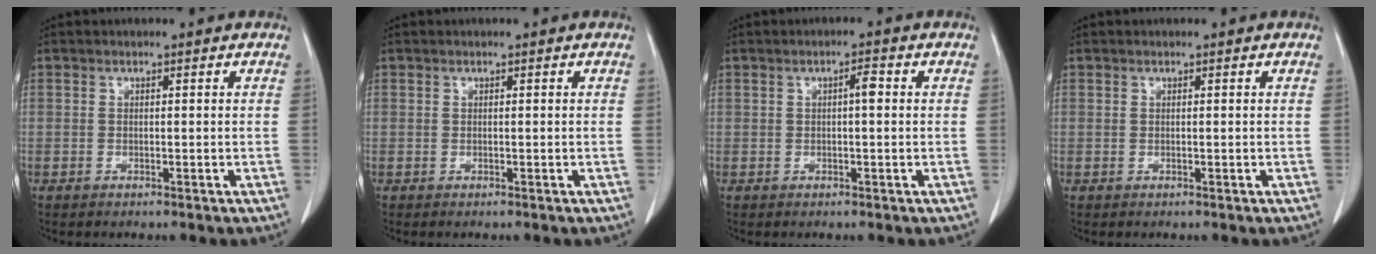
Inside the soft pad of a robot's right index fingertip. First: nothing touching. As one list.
[{"total": 0.0}, {"total": 1.9, "force": [0.3, 0.4, 1.8], "torque": [-0.028, 0.005, 0.003]}, {"total": 0.0}]